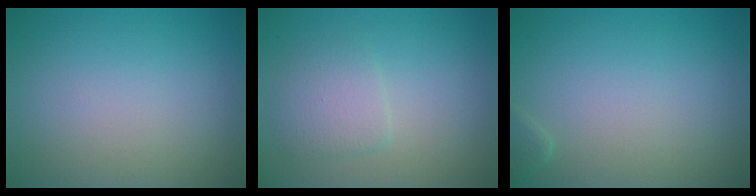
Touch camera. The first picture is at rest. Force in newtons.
{"total": 2.3, "press": 2.3, "slide": 0.1}
{"total": 0.8, "press": 0.8, "slide": 0.1}